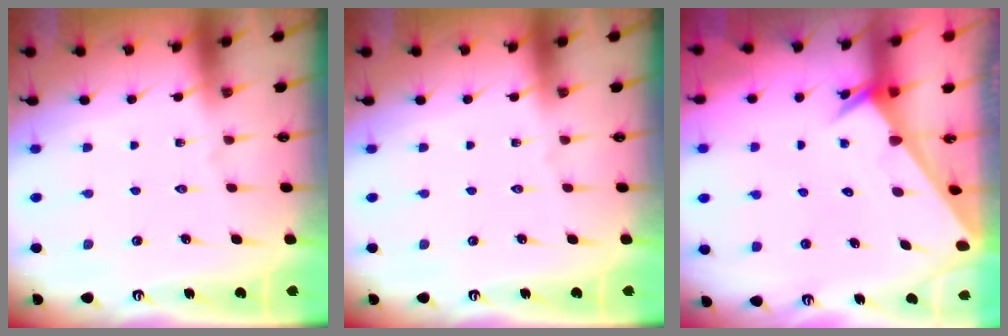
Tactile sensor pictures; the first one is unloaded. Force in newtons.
{"total": 0.0}
{"total": 2.3, "press": 2.3, "slide": 0.1}